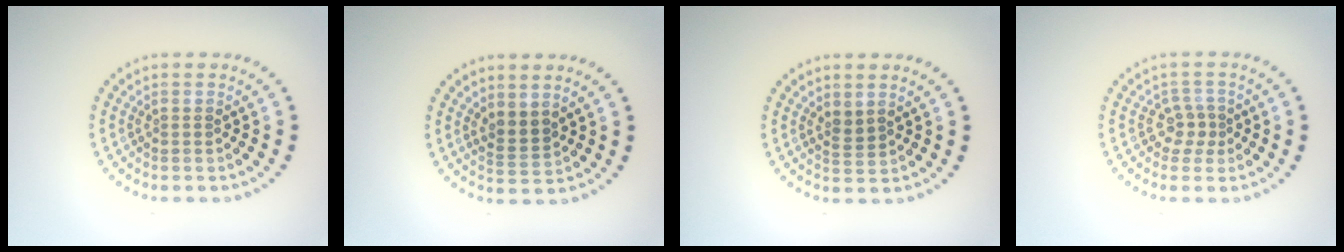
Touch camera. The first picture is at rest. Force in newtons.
{"total": 2.0, "press": 1.6, "slide": 1.2}
{"total": 1.2, "press": 0.9, "slide": 0.8}
{"total": 2.0, "press": 1.5, "slide": 1.3}